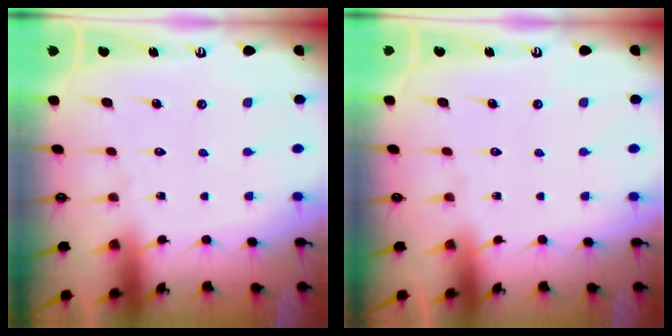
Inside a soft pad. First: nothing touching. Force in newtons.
{"total": 0.0}